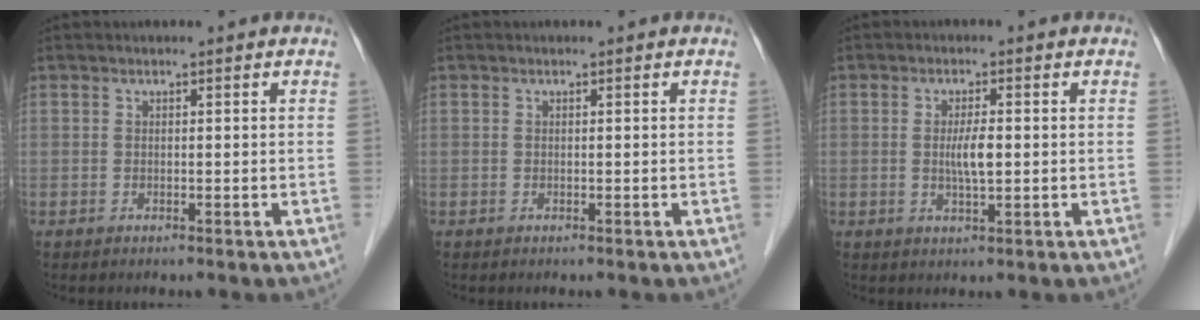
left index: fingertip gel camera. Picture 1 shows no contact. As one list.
[{"total": 0.0}, {"total": 3.5, "force": [0.0, 0.6, 3.4], "torque": [-0.065, -0.003, 0.001]}]